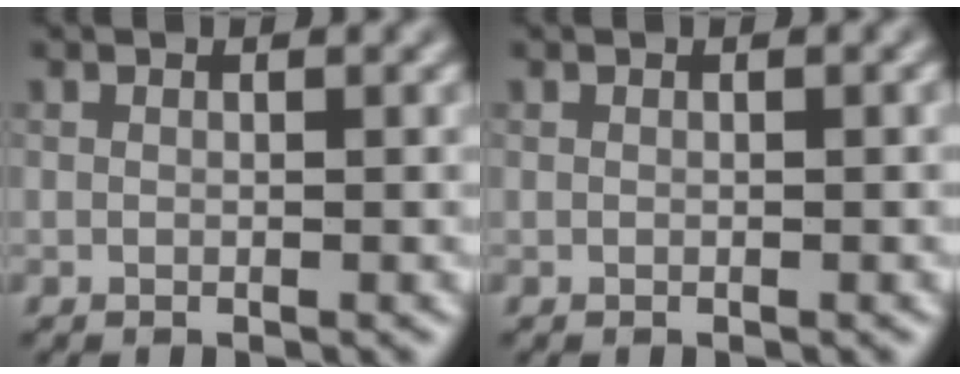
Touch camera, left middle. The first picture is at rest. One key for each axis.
{"total": 0.0}